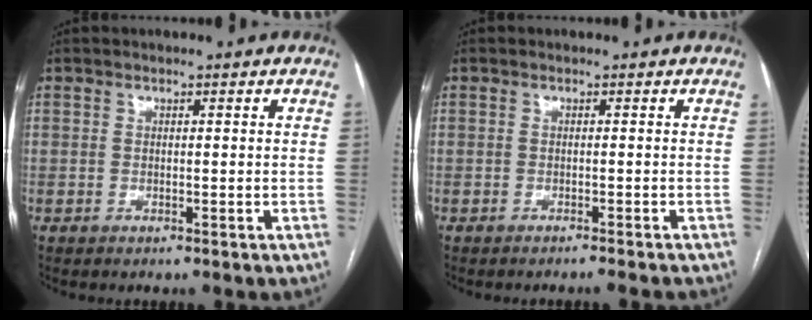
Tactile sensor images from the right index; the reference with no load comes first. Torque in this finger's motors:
{"motor_torque": [0.01, 0.04, -0.01, -0.01]}